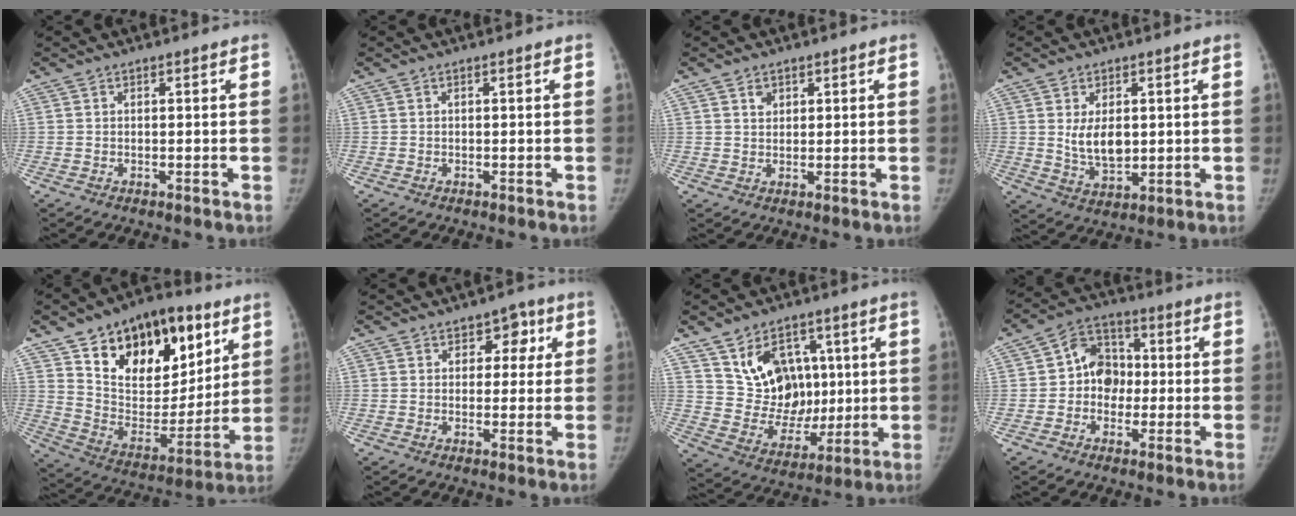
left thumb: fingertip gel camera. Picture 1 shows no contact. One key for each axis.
{"total": 0.0}
{"total": 2.3, "fx": 1.3, "fy": 1.7, "fz": 0.8, "tx": 0.000, "ty": -0.009, "tz": 0.023}
{"total": 7.2, "fx": 1.1, "fy": 4.6, "fz": 5.4, "tx": -0.072, "ty": -0.018, "tz": 0.032}
{"total": 25.8, "fx": 13.1, "fy": 15.7, "fz": 15.7, "tx": -0.193, "ty": -0.029, "tz": 0.227}
{"total": 4.8, "fx": 1.7, "fy": 3.8, "fz": 2.4, "tx": 0.011, "ty": -0.001, "tz": 0.016}
{"total": 14.5, "fx": 5.3, "fy": 11.2, "fz": 7.6, "tx": -0.075, "ty": -0.023, "tz": 0.113}
{"total": 8.6, "fx": -0.3, "fy": 7.4, "fz": 4.5, "tx": -0.033, "ty": 0.023, "tz": -0.021}